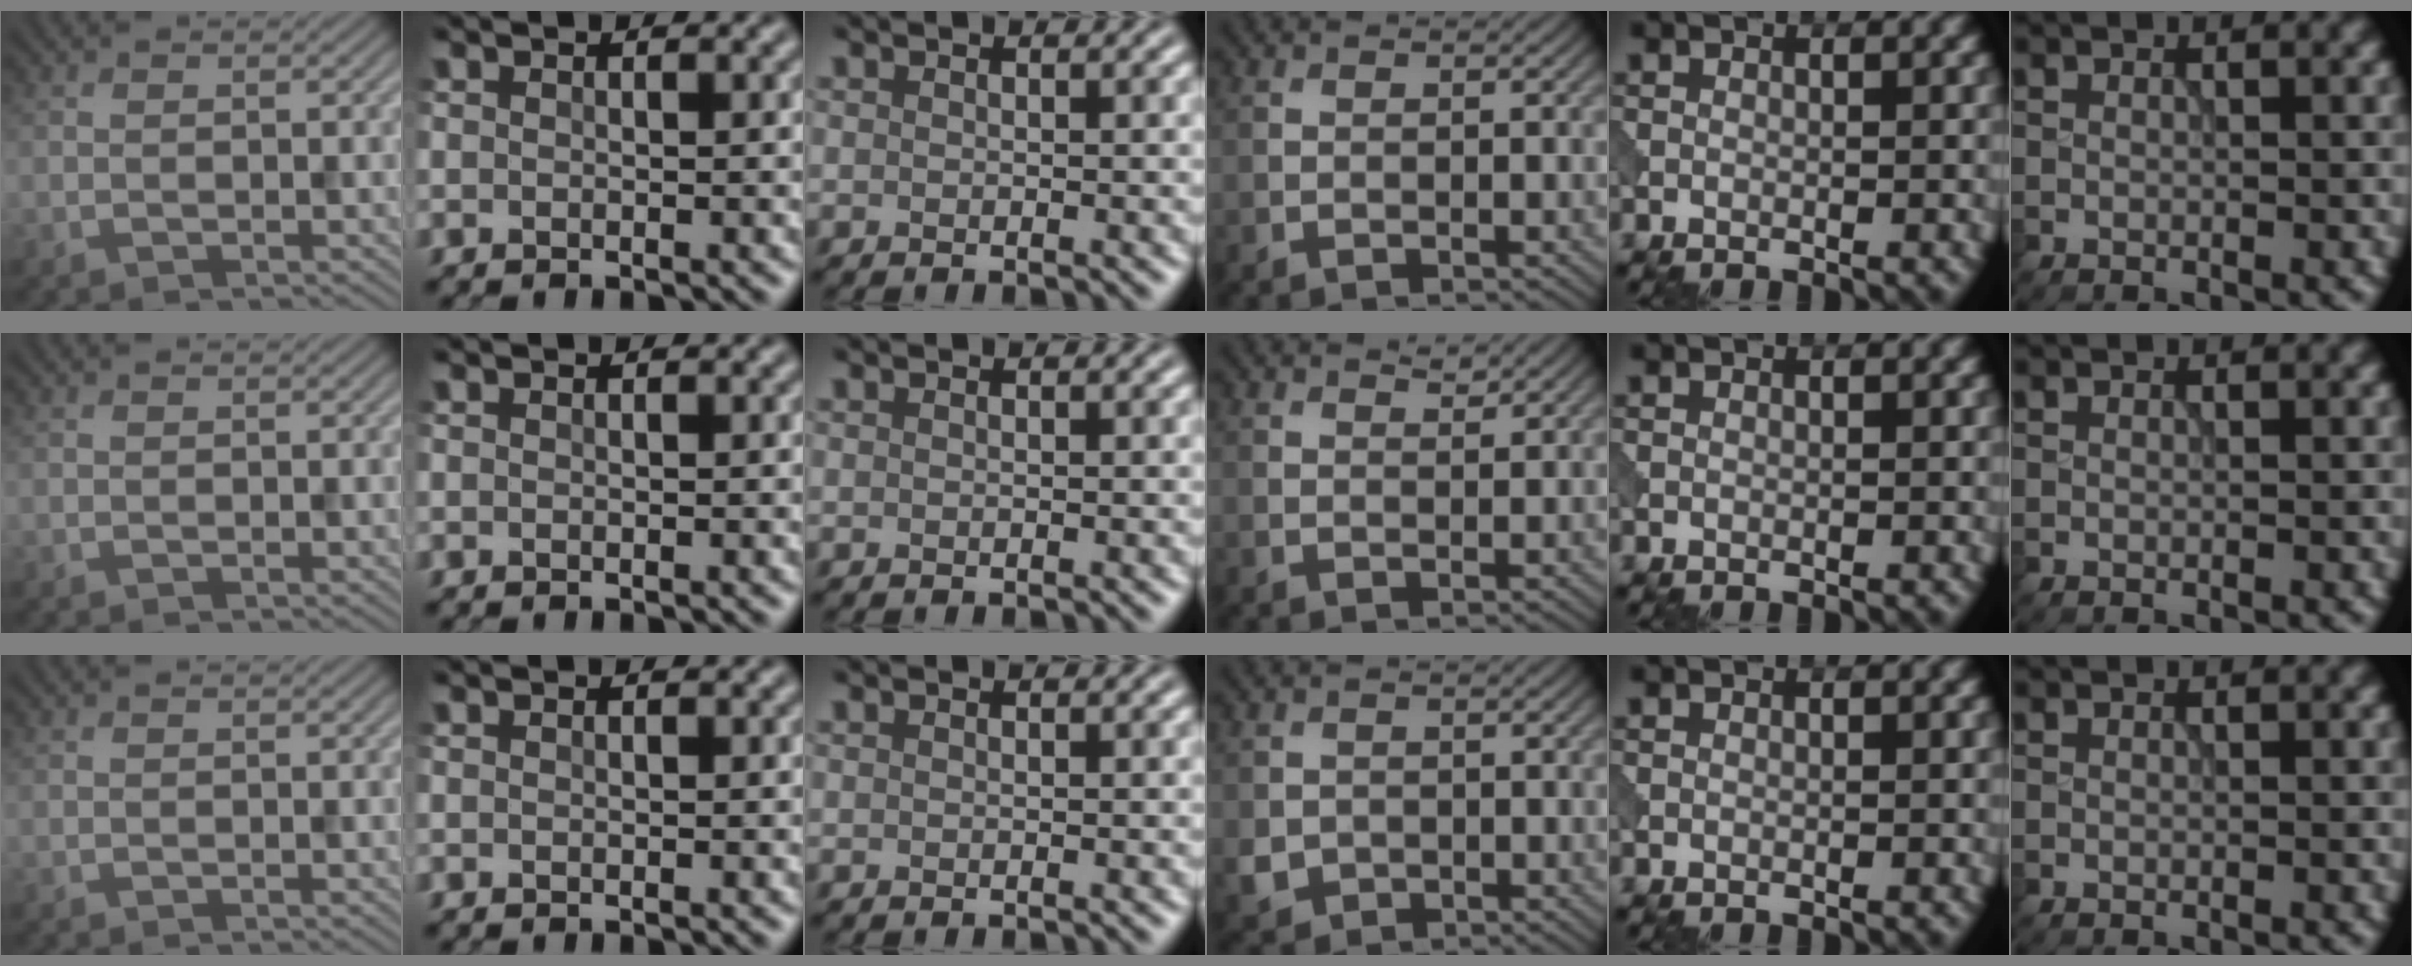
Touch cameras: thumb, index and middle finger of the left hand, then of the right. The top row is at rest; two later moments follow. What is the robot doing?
{"motion": "open", "object": "sandwich press"}